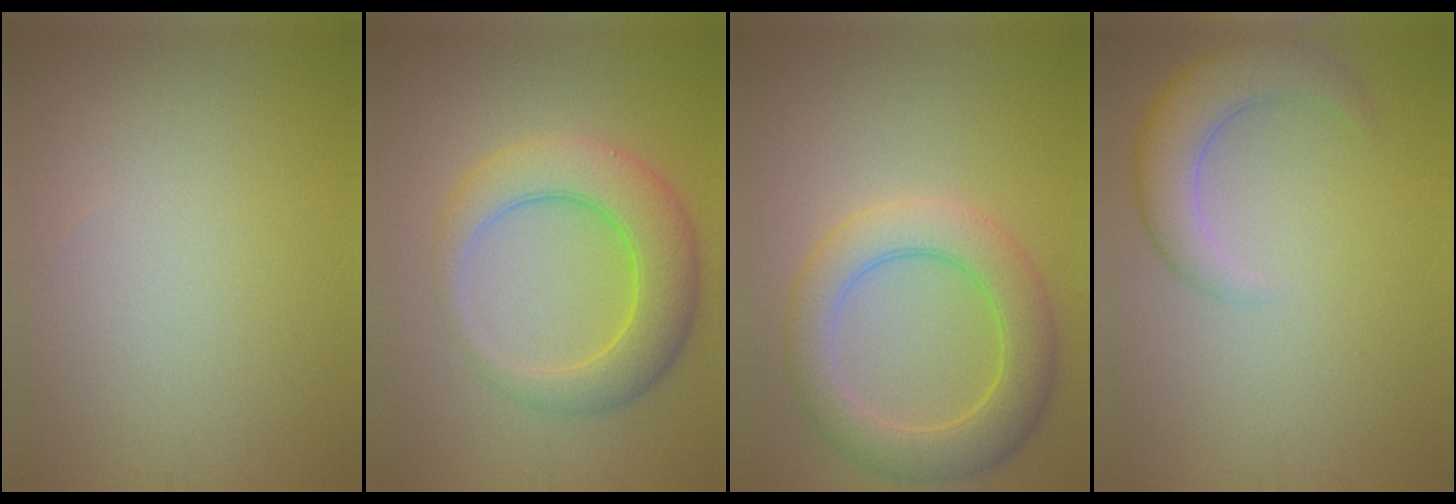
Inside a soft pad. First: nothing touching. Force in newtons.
{"total": 6.6, "press": 6.6, "slide": 0.2}
{"total": 6.0, "press": 6.0, "slide": 0.2}
{"total": 4.6, "press": 4.5, "slide": 0.5}